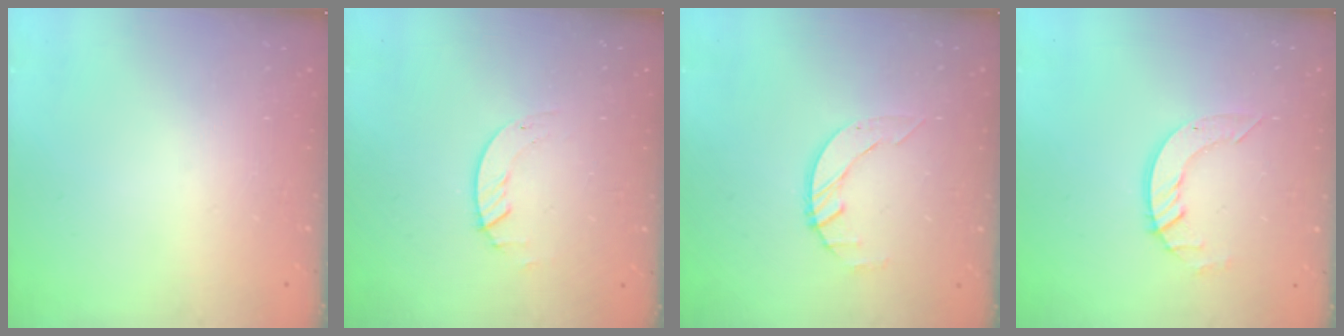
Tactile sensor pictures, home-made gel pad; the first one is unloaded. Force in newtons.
{"total": 1.3, "press": 1.2, "slide": 0.1}
{"total": 3.3, "press": 3.2, "slide": 0.4}
{"total": 6.1, "press": 6.1, "slide": 0.5}